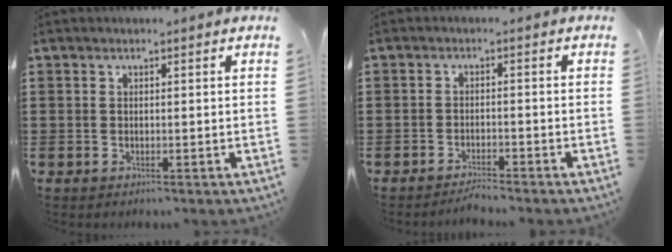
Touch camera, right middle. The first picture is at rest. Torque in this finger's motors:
{"motor_torque": [-0.43, 0.18, -0.03, -0.05]}